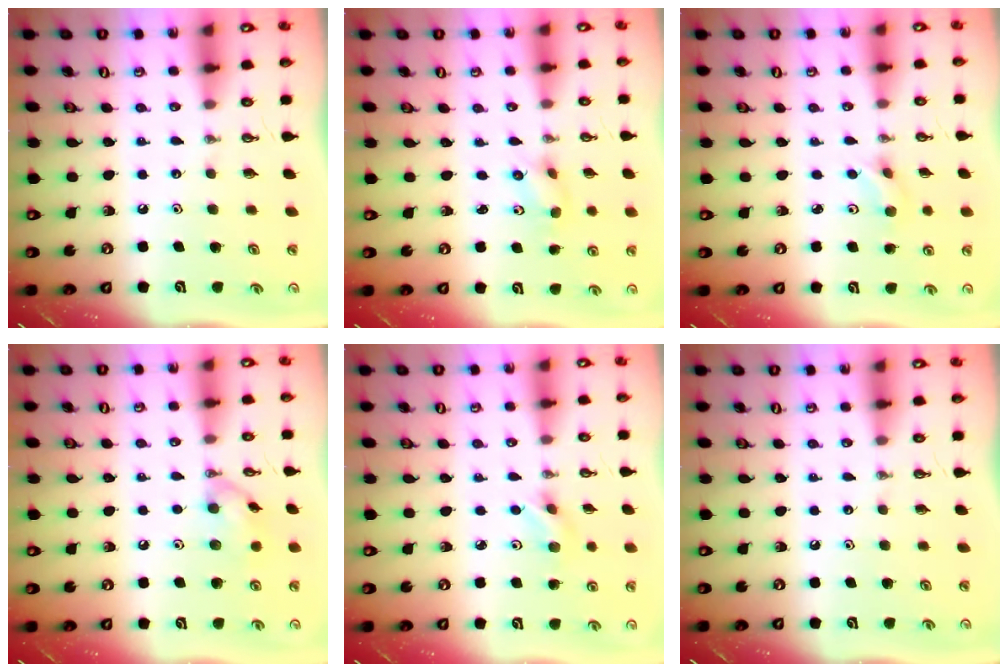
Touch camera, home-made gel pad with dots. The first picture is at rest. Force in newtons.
{"total": 3.3, "press": 3.0, "slide": 1.4}
{"total": 3.5, "press": 3.4, "slide": 0.8}
{"total": 9.3, "press": 9.3, "slide": 0.7}
{"total": 3.9, "press": 3.8, "slide": 0.8}
{"total": 0.0}